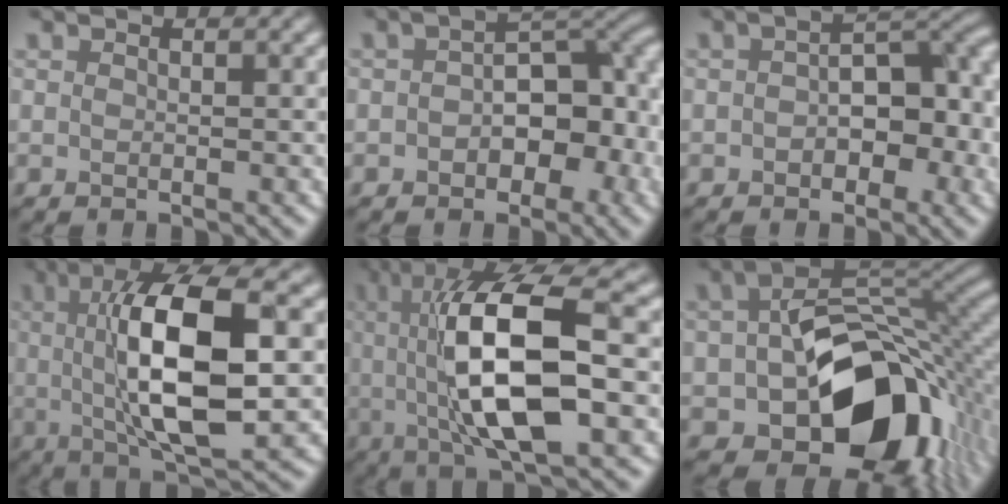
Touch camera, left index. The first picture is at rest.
{"total": 7.8, "force": [-0.9, 4.8, 6.1], "torque": [-0.067, 0.002, -0.018]}
{"total": 6.6, "force": [-0.6, 4.0, 5.3], "torque": [-0.058, 0.005, -0.015]}
{"total": 11.4, "force": [0.7, 3.6, 10.8], "torque": [-0.178, 0.001, 0.012]}
{"total": 12.5, "force": [0.5, 4.0, 11.9], "torque": [-0.202, 0.002, 0.007]}
{"total": 14.9, "force": [-3.9, 9.5, 10.7], "torque": [-0.135, -0.021, -0.058]}